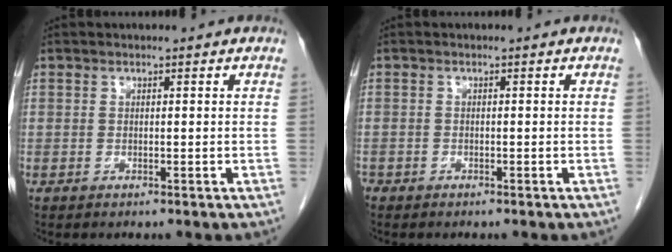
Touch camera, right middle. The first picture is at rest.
{"total": 0.8, "force": [-0.6, 0.5, 0.1], "torque": [-0.001, 0.002, -0.014]}